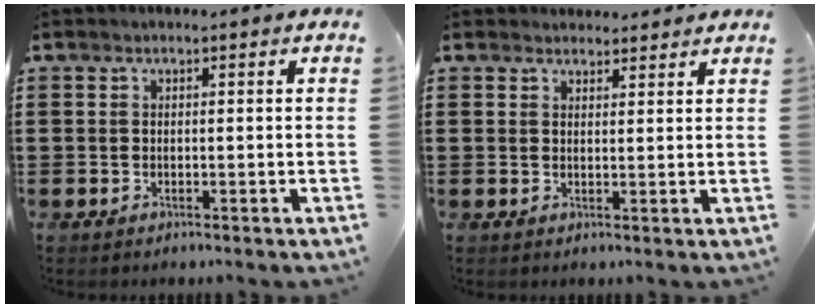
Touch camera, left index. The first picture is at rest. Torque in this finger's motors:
{"motor_torque": [0.31, 0.22, 0.04, -0.03]}